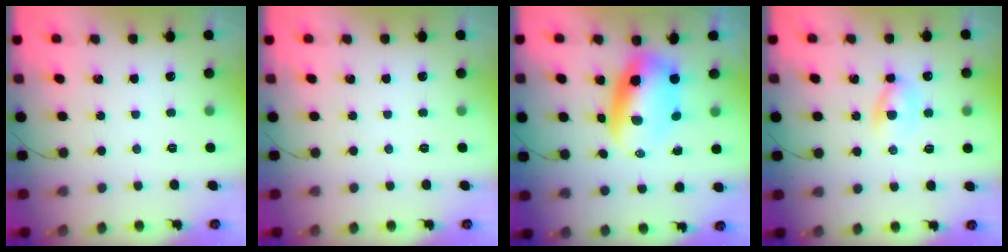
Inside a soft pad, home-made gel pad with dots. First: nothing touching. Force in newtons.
{"total": 0.0}
{"total": 8.8, "press": 8.4, "slide": 2.5}
{"total": 4.1, "press": 3.9, "slide": 1.3}